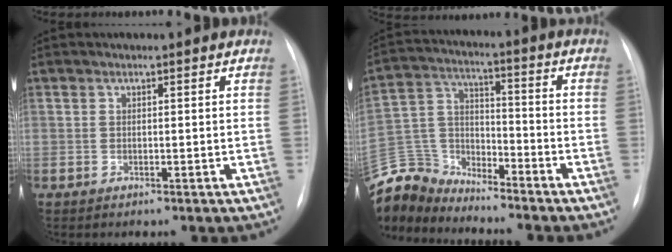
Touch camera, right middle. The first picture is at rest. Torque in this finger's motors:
{"motor_torque": [0.77, -0.92, 0.09, 0.01]}